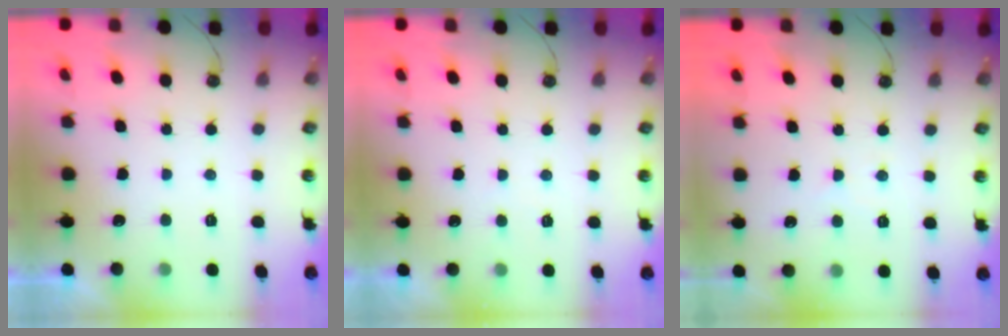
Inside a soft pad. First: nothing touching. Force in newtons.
{"total": 3.0, "press": 2.9, "slide": 0.5}
{"total": 3.1, "press": 3.1, "slide": 0.5}